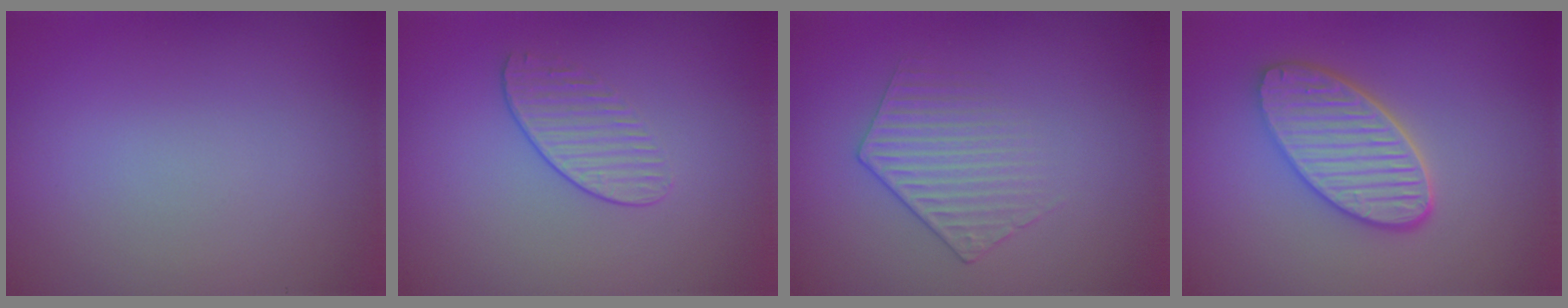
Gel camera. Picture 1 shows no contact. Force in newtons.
{"total": 1.6, "press": 1.1, "slide": 1.2}
{"total": 1.9, "press": 1.4, "slide": 1.3}
{"total": 5.6, "press": 4.3, "slide": 3.5}